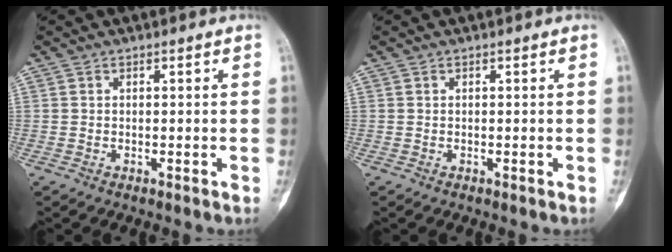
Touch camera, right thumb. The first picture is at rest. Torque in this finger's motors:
{"motor_torque": [0.00, 0.00, 0.00, 0.00, 0.00]}